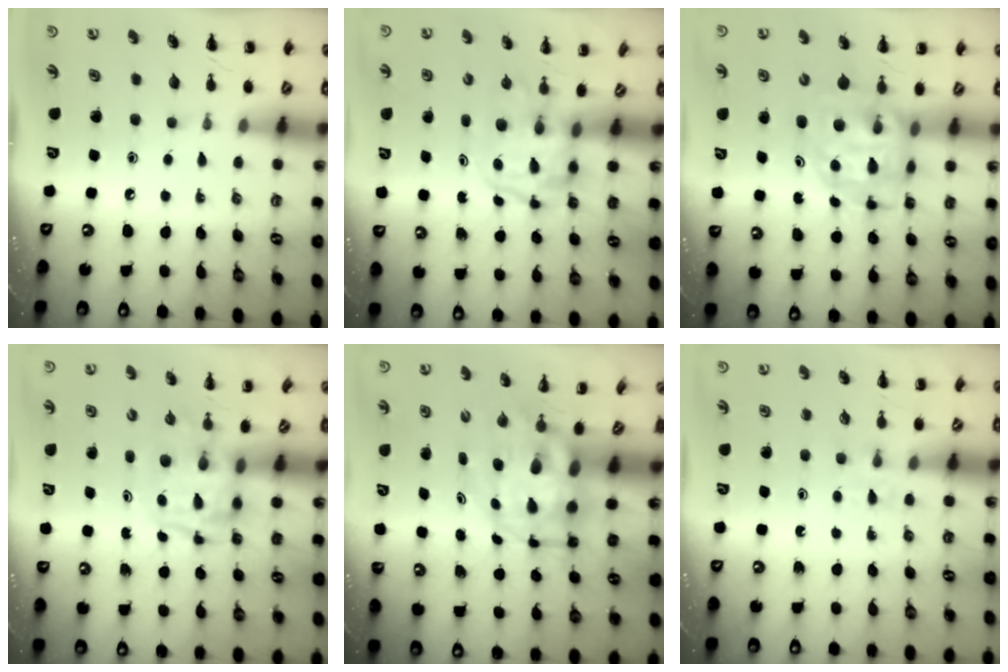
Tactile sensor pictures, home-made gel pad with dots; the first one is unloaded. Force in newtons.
{"total": 4.0, "press": 3.9, "slide": 0.6}
{"total": 6.4, "press": 6.1, "slide": 1.8}
{"total": 3.2, "press": 3.2, "slide": 0.6}
{"total": 7.1, "press": 6.9, "slide": 1.7}
{"total": 2.4, "press": 2.0, "slide": 1.2}